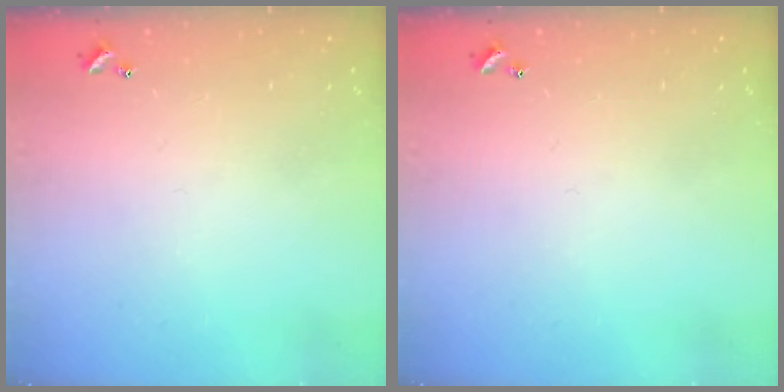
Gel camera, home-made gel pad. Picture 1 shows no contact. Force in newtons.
{"total": 0.0}